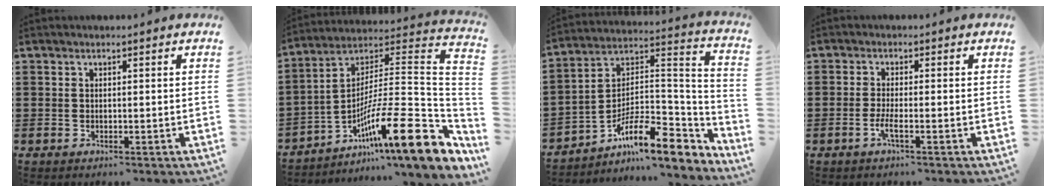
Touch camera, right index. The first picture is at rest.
{"total": 17.1, "force": [-8.3, 2.8, 14.8], "torque": [-0.228, -0.010, -0.147]}
{"total": 11.8, "force": [-7.4, 4.3, 8.2], "torque": [-0.149, 0.003, -0.139]}
{"total": 2.6, "force": [-1.2, 0.2, 2.3], "torque": [-0.054, -0.008, -0.026]}